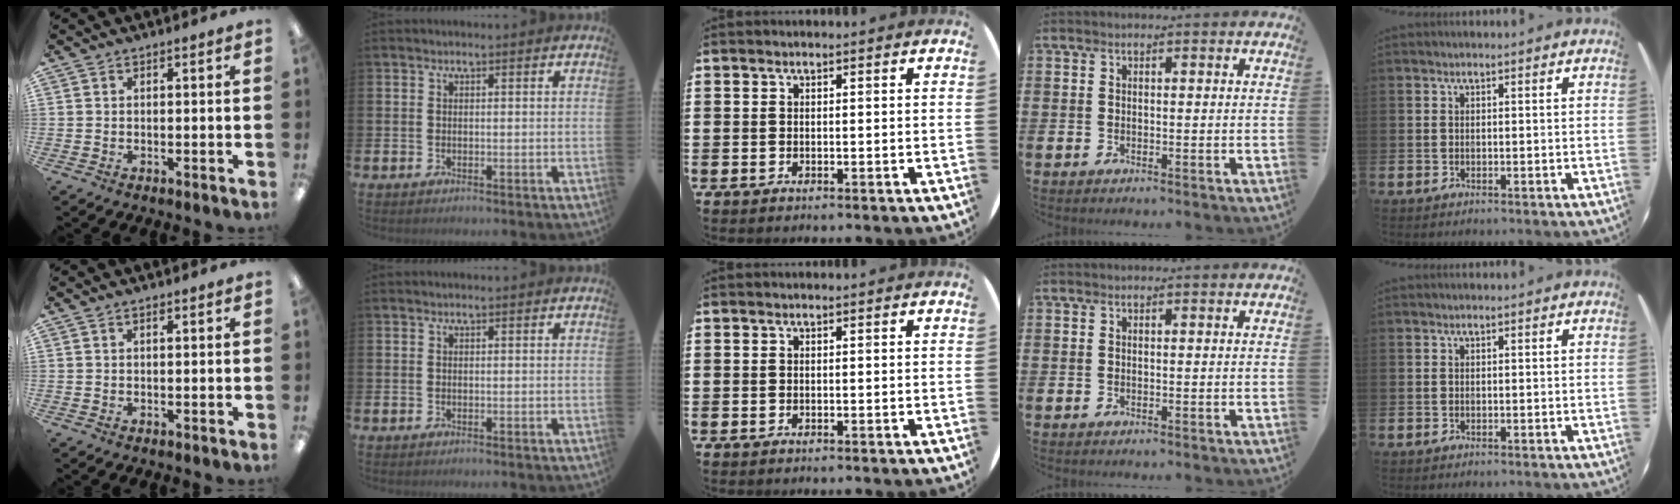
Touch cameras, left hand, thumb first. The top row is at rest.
{"thumb": {"total": 0.6, "force": [0.5, 0.2, 0.3], "torque": [-0.001, -0.001, 0.007]}}